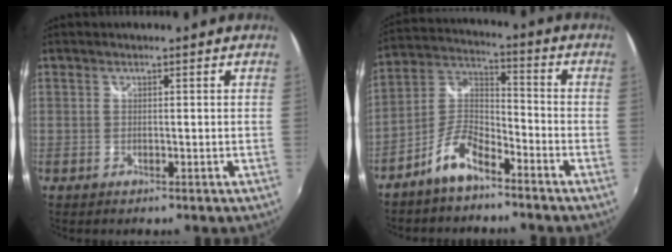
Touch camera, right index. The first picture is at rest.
{"total": 9.4, "force": [-6.4, 3.4, 5.9], "torque": [-0.142, 0.025, -0.128]}